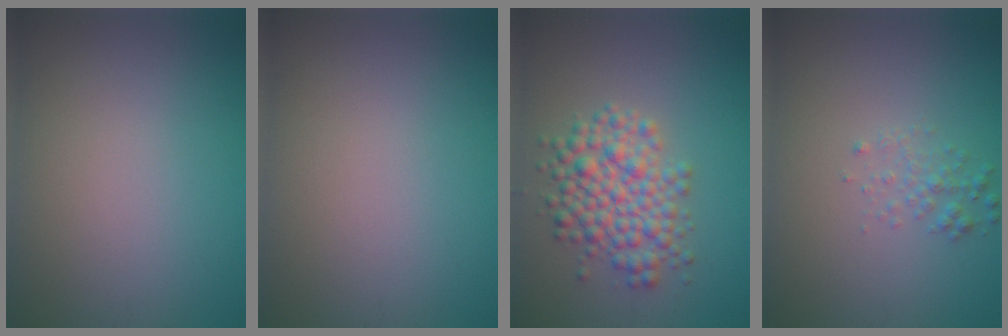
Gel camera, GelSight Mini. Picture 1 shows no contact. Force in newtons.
{"total": 0.0}
{"total": 5.1, "press": 5.1, "slide": 0.2}
{"total": 1.4, "press": 1.4, "slide": 0.0}